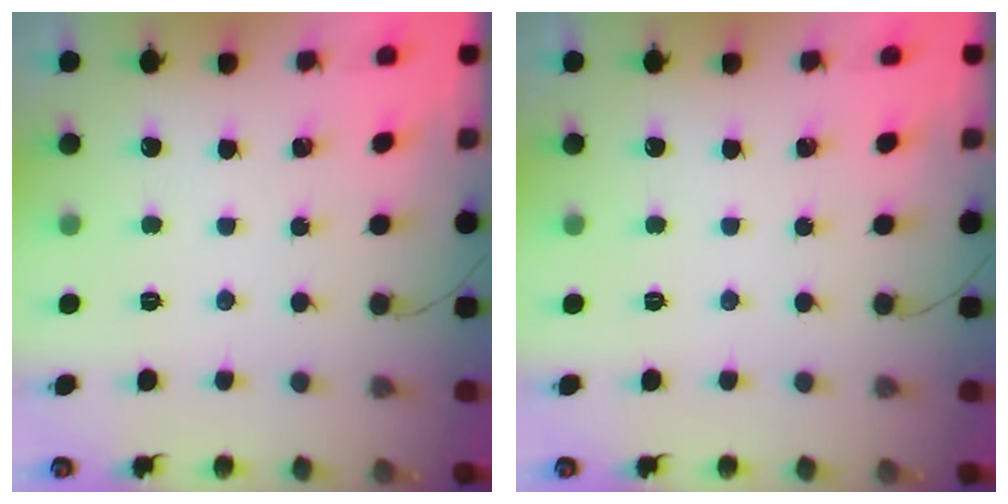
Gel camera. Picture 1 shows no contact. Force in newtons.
{"total": 0.0}